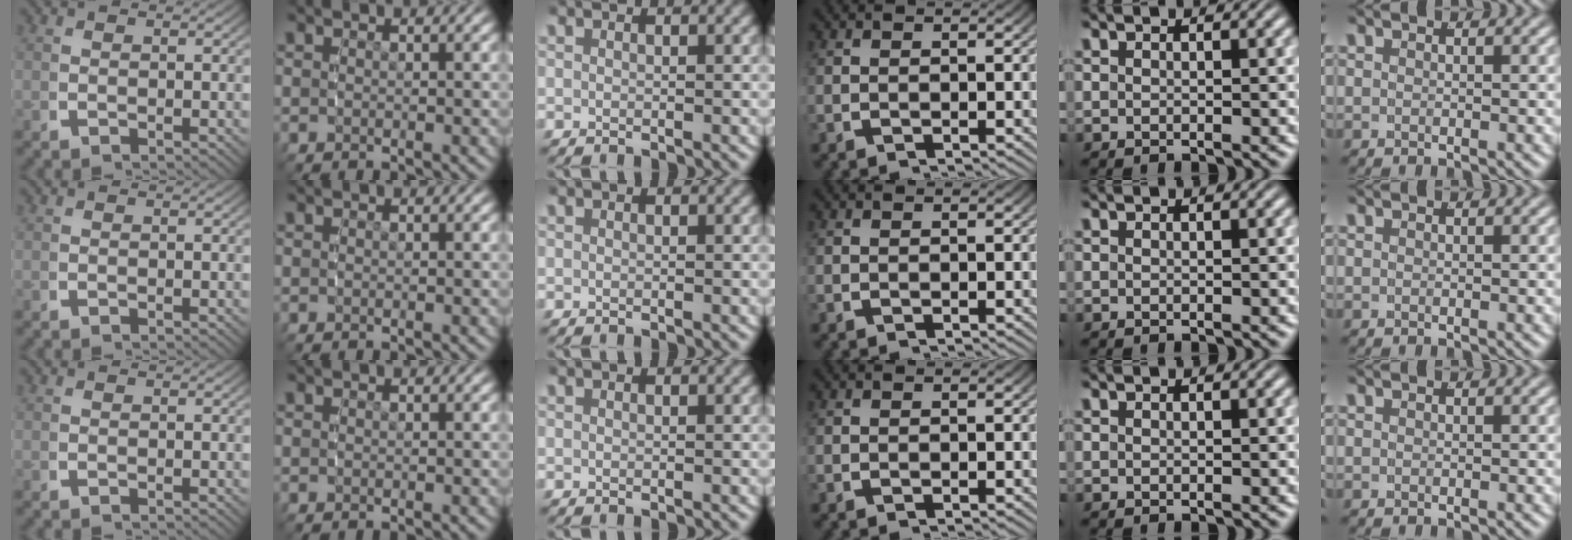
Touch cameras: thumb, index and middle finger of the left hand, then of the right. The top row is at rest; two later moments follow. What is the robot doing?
{"motion": "reach", "object": "pen bag"}